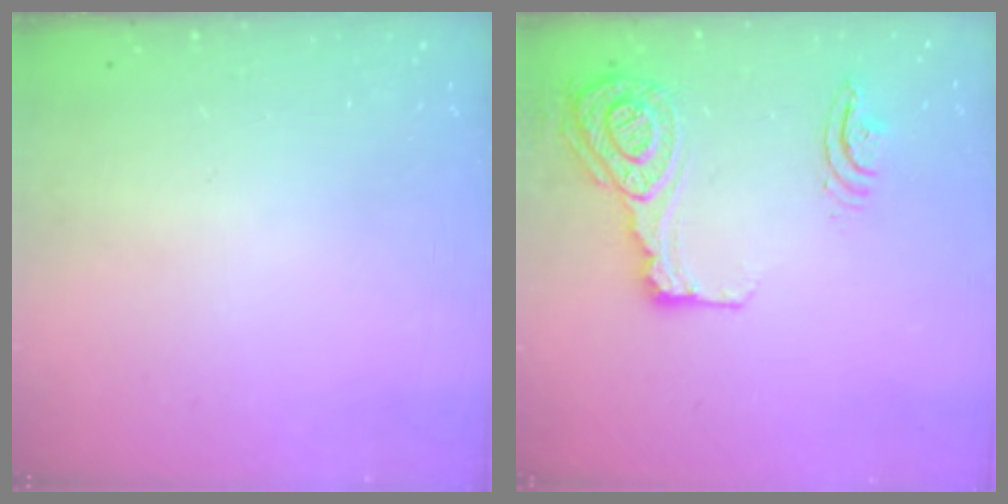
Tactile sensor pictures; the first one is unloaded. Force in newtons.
{"total": 17.9, "press": 17.6, "slide": 3.7}